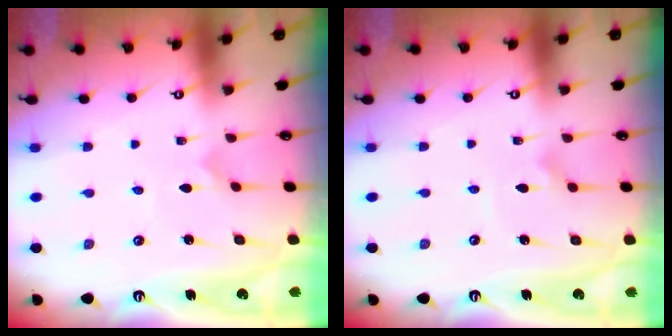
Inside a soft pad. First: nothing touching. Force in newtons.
{"total": 2.2, "press": 2.2, "slide": 0.1}